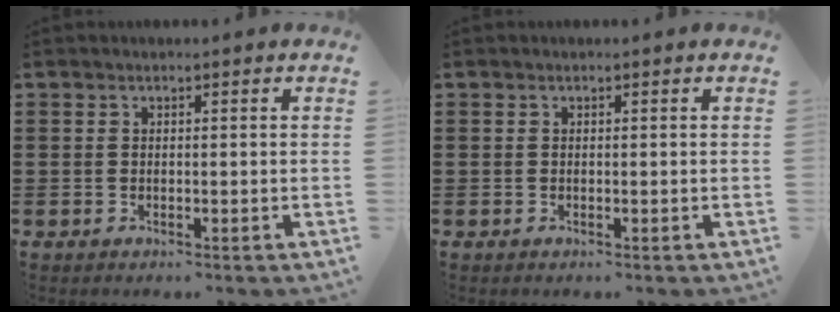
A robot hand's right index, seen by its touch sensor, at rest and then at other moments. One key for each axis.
{"total": 0.0}